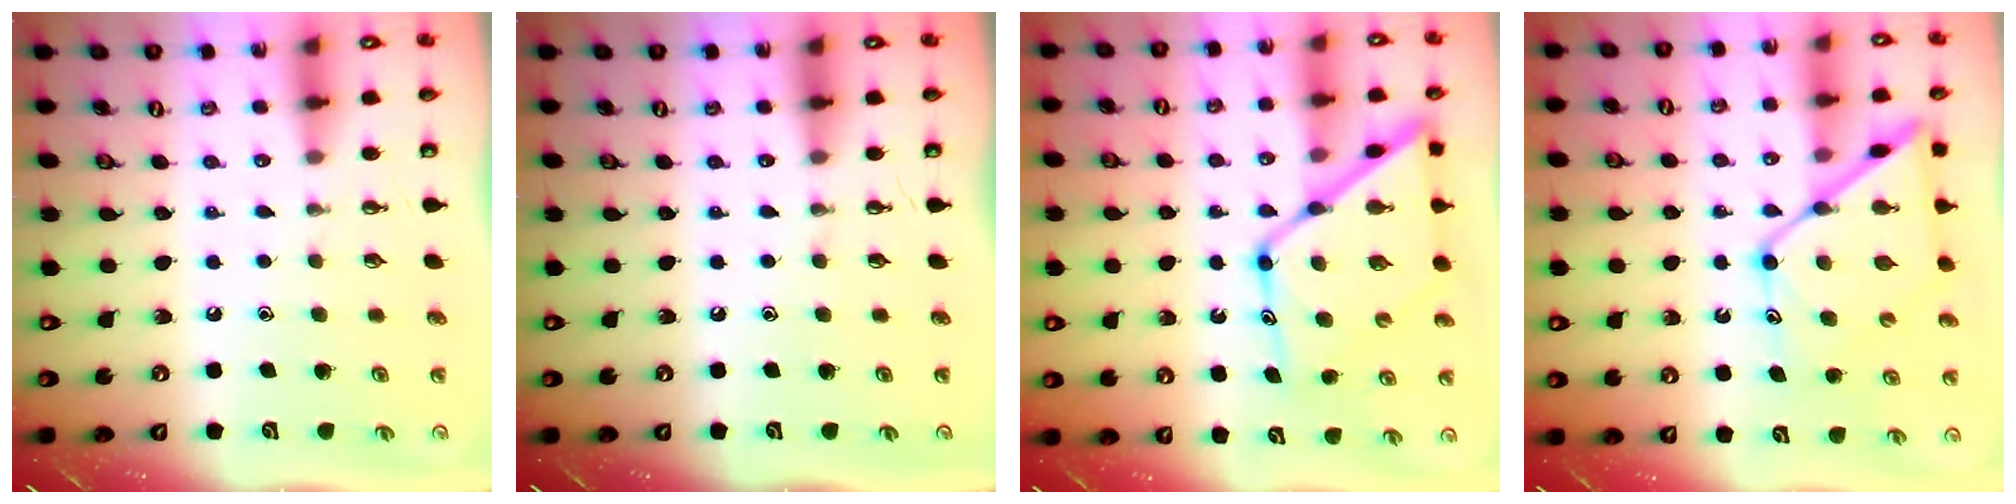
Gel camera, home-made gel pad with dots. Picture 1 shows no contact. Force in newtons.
{"total": 0.0}
{"total": 16.3, "press": 16.3, "slide": 1.5}
{"total": 15.7, "press": 15.7, "slide": 1.3}